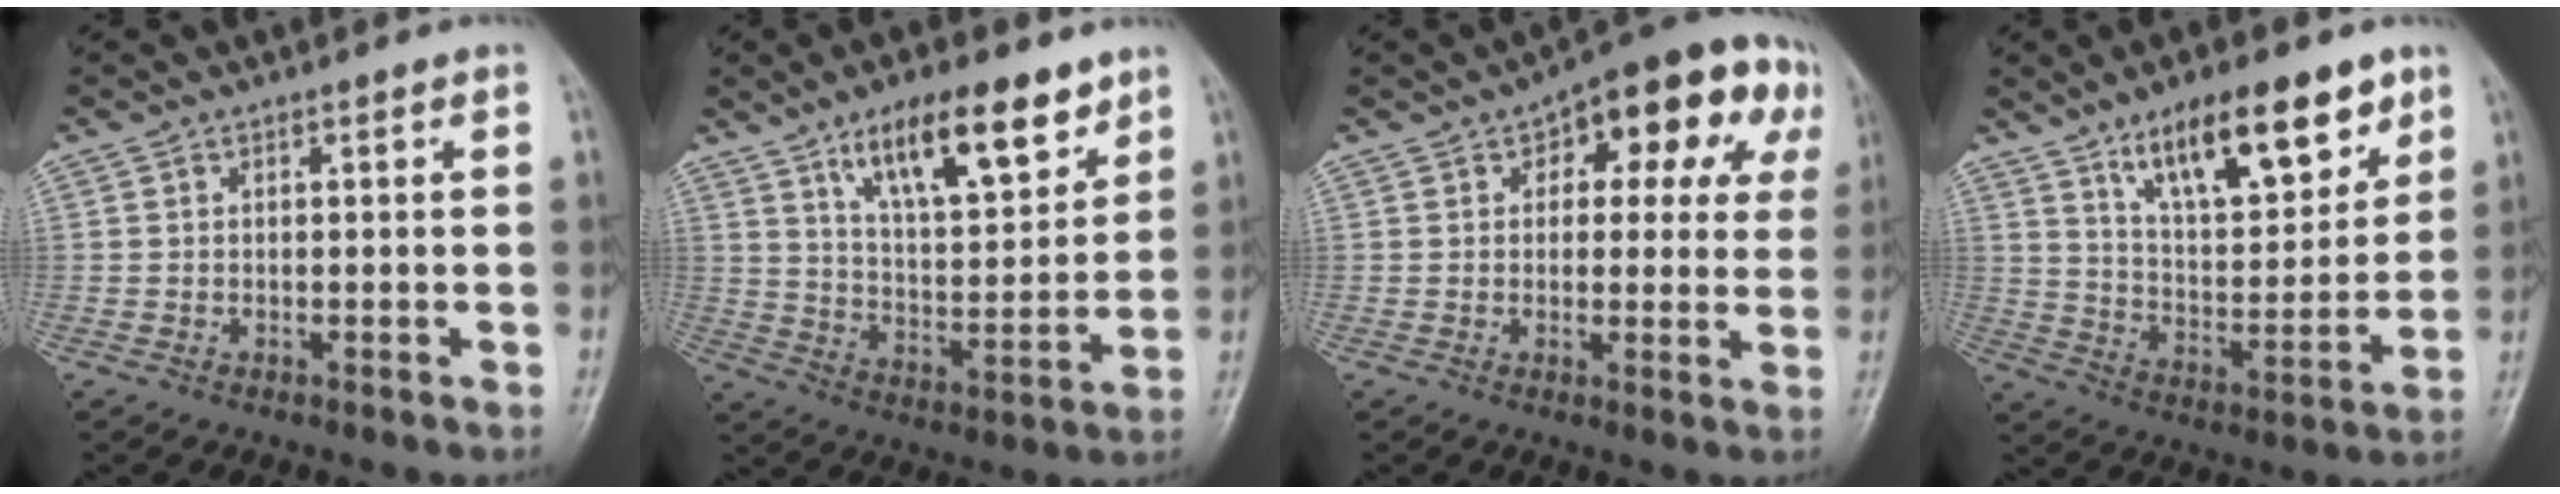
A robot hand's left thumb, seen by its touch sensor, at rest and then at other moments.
{"total": 16.2, "force": [9.9, 5.8, 11.4], "torque": [-0.152, -0.047, 0.170]}
{"total": 20.4, "force": [8.9, 10.0, 15.4], "torque": [-0.166, 0.016, 0.118]}
{"total": 17.9, "force": [10.8, 6.8, 12.5], "torque": [-0.155, -0.050, 0.185]}